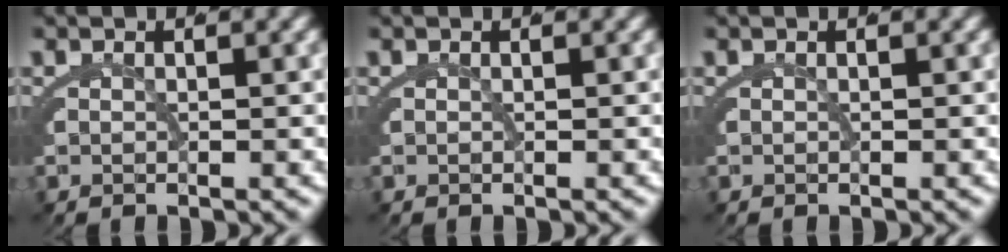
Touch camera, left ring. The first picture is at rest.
{"total": 0.0}
{"total": 0.0}